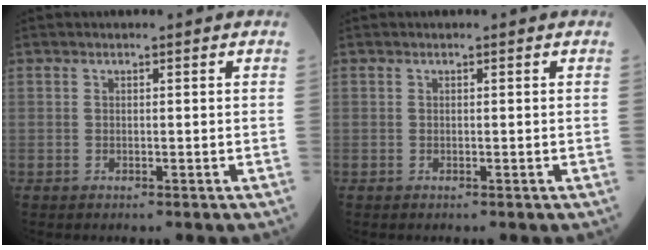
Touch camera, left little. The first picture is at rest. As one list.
[{"total": 0.0}]